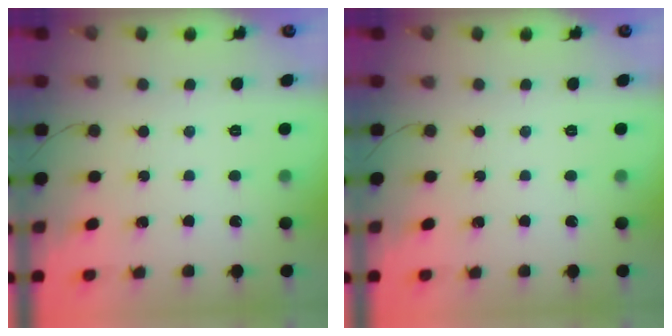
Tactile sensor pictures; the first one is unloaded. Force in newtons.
{"total": 0.0}